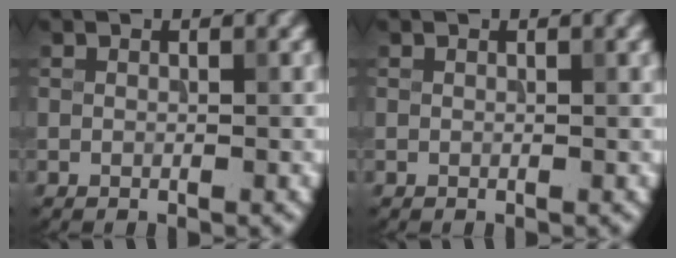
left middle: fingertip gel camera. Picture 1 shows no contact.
{"total": 0.6, "force": [0.3, 0.1, 0.6], "torque": [-0.007, 0.003, 0.003]}